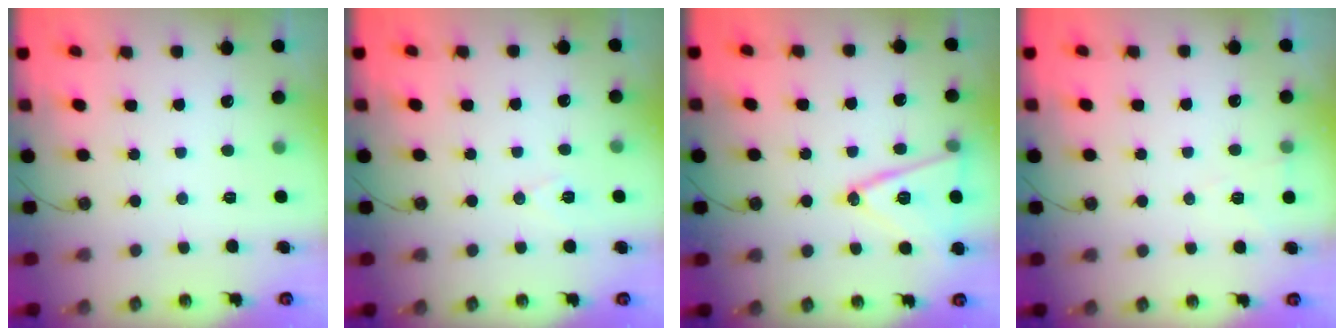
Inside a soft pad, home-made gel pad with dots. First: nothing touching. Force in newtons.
{"total": 5.8, "press": 3.9, "slide": 4.3}
{"total": 15.6, "press": 15.2, "slide": 3.4}
{"total": 5.5, "press": 3.3, "slide": 4.4}